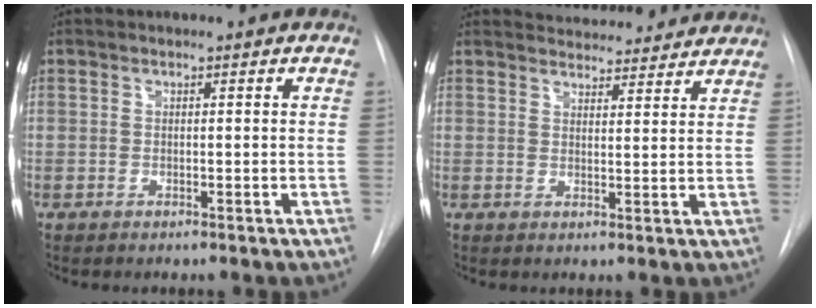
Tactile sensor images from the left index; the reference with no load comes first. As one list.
[{"total": 10.8, "force": [10.4, 2.2, 2.0], "torque": [-0.017, 0.011, 0.125]}]